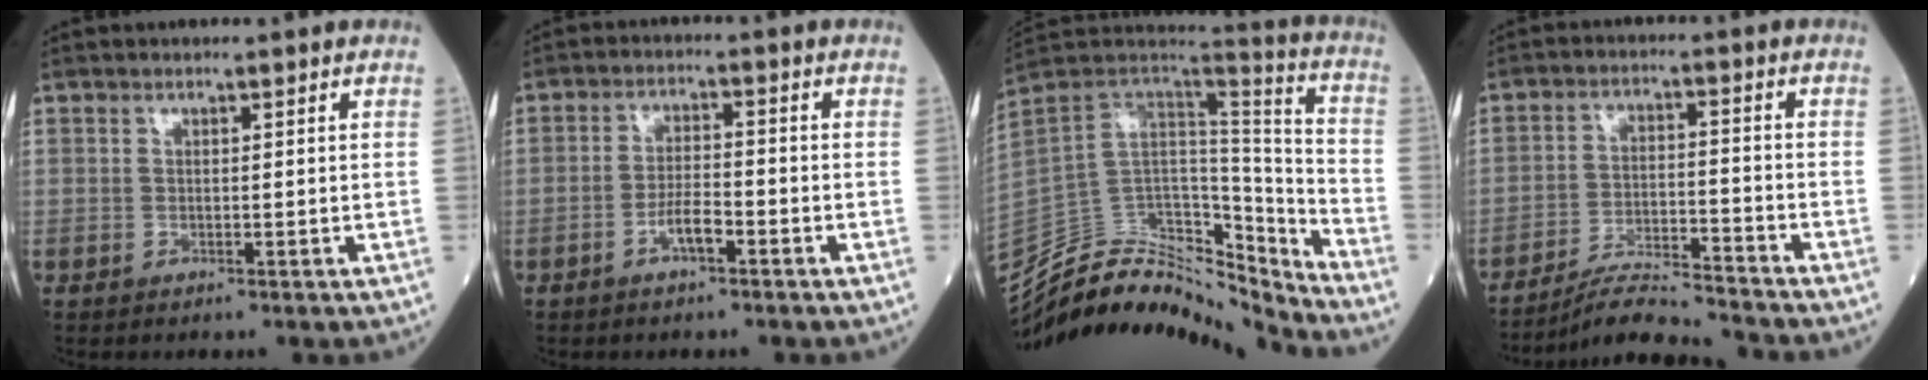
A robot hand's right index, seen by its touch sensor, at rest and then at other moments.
{"total": 3.6, "force": [-2.0, 0.9, 2.9], "torque": [-0.055, 0.006, -0.035]}
{"total": 25.5, "force": [-23.7, 6.2, 7.1], "torque": [-0.162, 0.034, -0.378]}
{"total": 8.6, "force": [-8.4, -0.9, 1.7], "torque": [-0.029, -0.005, -0.151]}